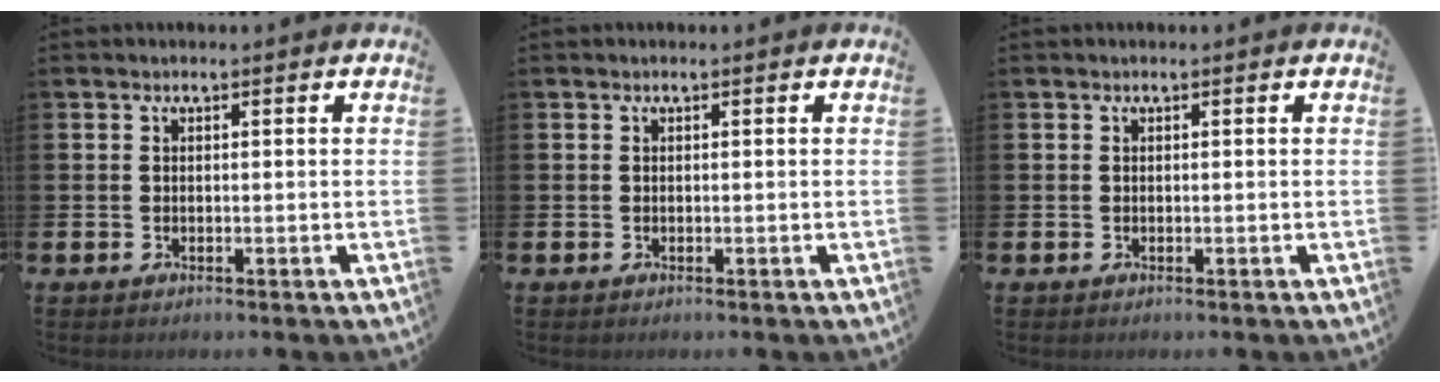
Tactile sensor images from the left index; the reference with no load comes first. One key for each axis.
{"total": 0.0}
{"total": 0.0}